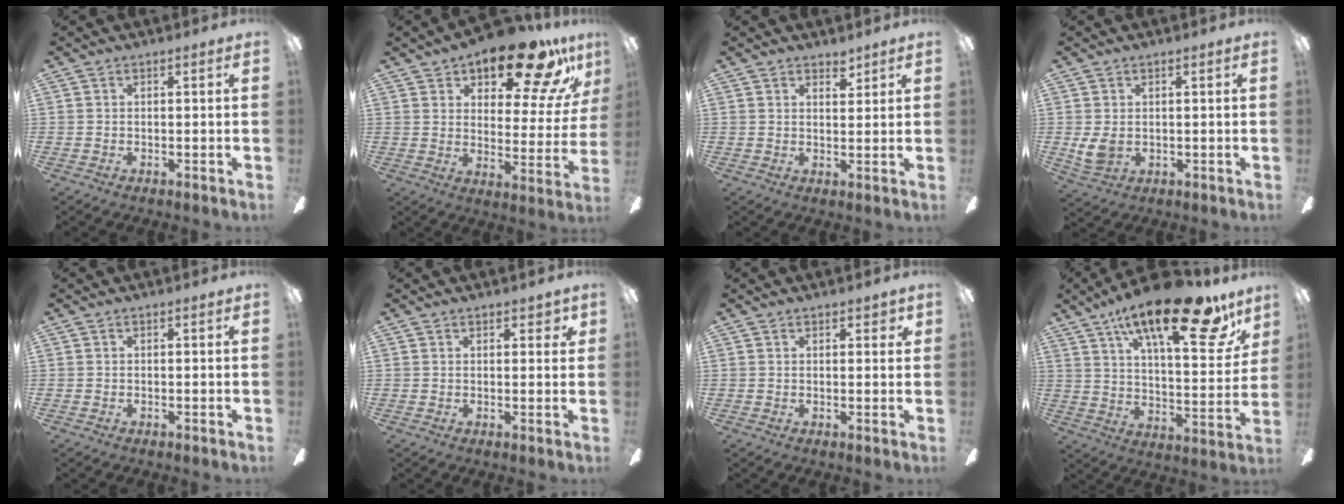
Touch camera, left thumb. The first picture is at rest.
{"total": 18.9, "force": [13.6, 7.3, 10.9], "torque": [-0.166, -0.086, 0.224]}
{"total": 3.3, "force": [2.9, 1.4, 0.9], "torque": [0.002, -0.018, 0.050]}
{"total": 4.6, "force": [0.7, 3.3, 3.1], "torque": [-0.063, 0.000, 0.013]}
{"total": 0.0}
{"total": 2.6, "force": [1.6, 1.2, 1.7], "torque": [-0.011, -0.006, 0.024]}
{"total": 2.1, "force": [1.4, 0.8, 1.4], "torque": [-0.012, -0.004, 0.021]}
{"total": 26.3, "force": [16.5, 8.5, 18.7], "torque": [-0.278, -0.099, 0.261]}